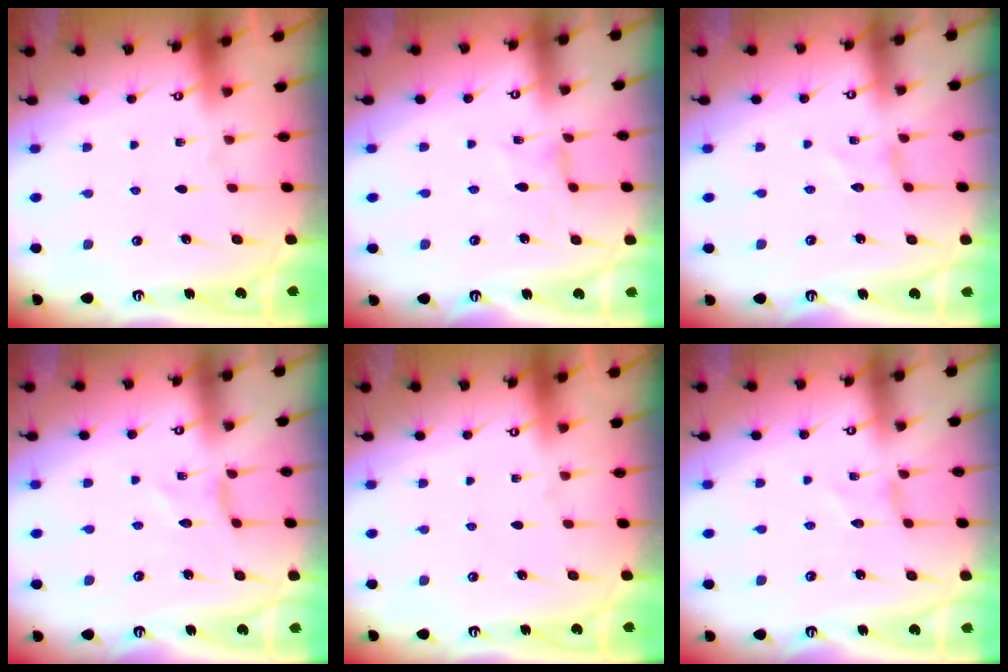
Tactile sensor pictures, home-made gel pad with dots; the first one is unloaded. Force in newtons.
{"total": 0.0}
{"total": 0.0}
{"total": 0.0}
{"total": 0.0}
{"total": 0.0}